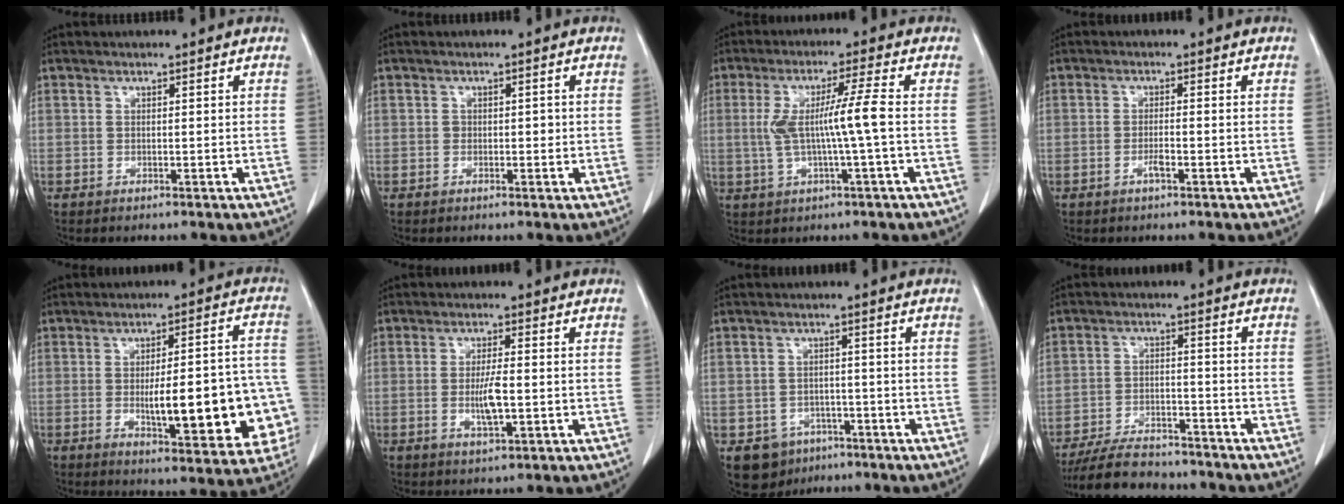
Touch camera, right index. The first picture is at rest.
{"total": 1.4, "force": [-0.1, 1.1, 0.8], "torque": [-0.010, 0.007, -0.002]}
{"total": 7.6, "force": [-0.2, -0.4, 7.6], "torque": [-0.148, 0.008, -0.002]}
{"total": 2.4, "force": [-1.1, 0.4, 2.1], "torque": [-0.037, 0.000, -0.022]}
{"total": 18.8, "force": [-3.7, 4.7, 17.8], "torque": [-0.166, 0.032, -0.029]}
{"total": 4.8, "force": [-0.8, 1.0, 4.7], "torque": [-0.090, -0.006, -0.012]}
{"total": 6.1, "force": [-3.3, 5.0, 1.2], "torque": [-0.014, 0.008, -0.042]}
{"total": 11.3, "force": [-10.1, 3.5, 3.5], "torque": [-0.053, 0.003, -0.162]}